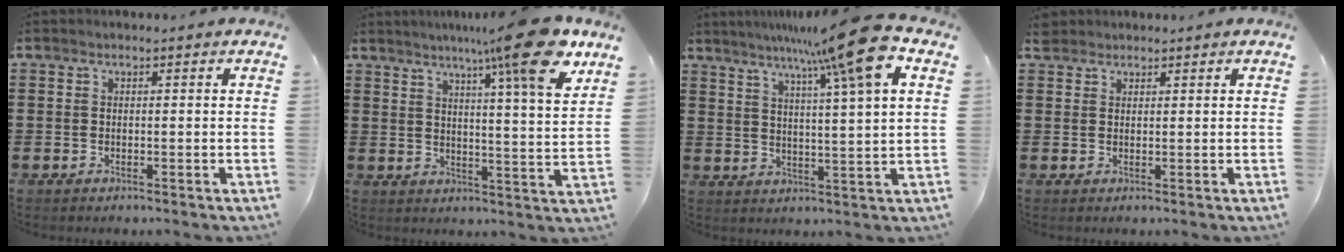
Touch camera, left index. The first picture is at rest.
{"total": 13.3, "force": [9.3, 0.6, 9.5], "torque": [-0.151, -0.039, 0.143]}
{"total": 11.8, "force": [7.6, -0.6, 9.1], "torque": [-0.162, -0.026, 0.112]}
{"total": 1.8, "force": [1.6, 0.8, 0.2], "torque": [-0.008, 0.004, 0.033]}